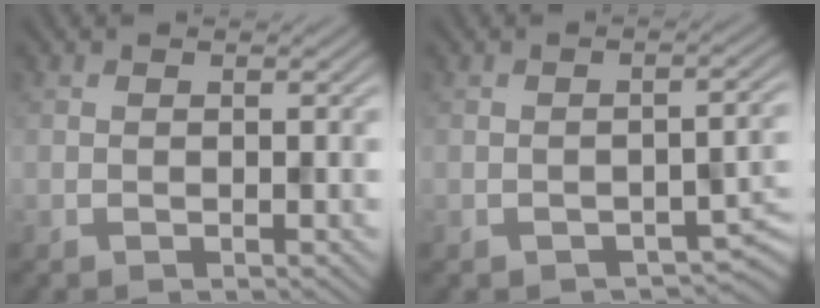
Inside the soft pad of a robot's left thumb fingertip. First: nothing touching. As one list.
[{"total": 3.8, "force": [-2.1, 1.7, 2.6], "torque": [-0.037, -0.004, -0.025]}]